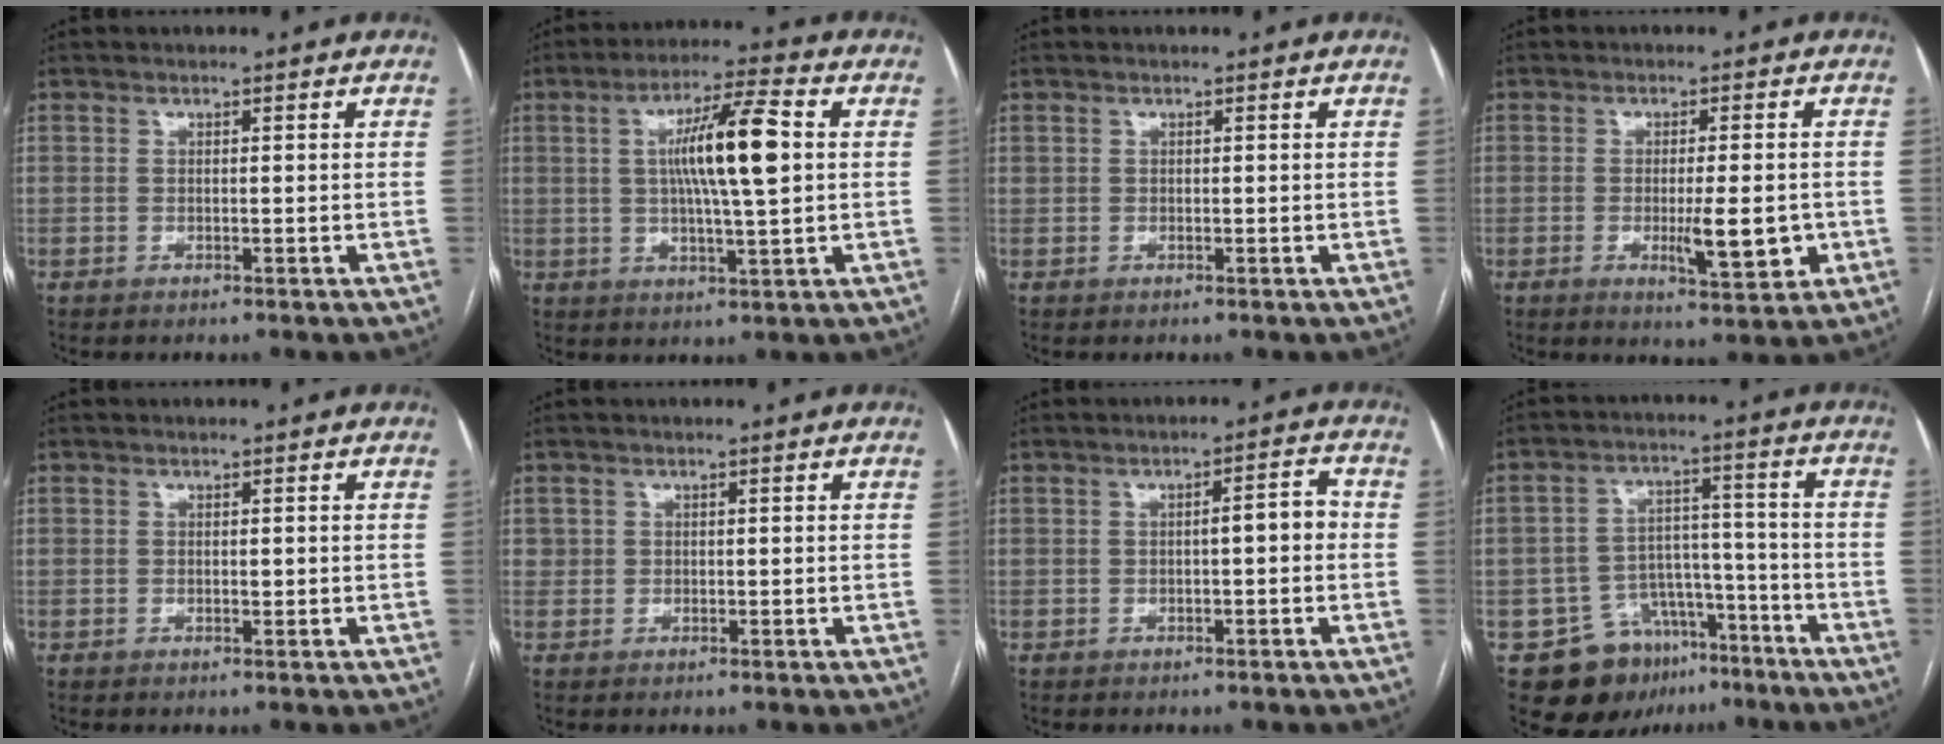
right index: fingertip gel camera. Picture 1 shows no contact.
{"total": 11.3, "force": [1.6, 0.9, 11.2], "torque": [-0.196, 0.009, 0.026]}
{"total": 0.0}
{"total": 7.0, "force": [-1.5, 1.3, 6.7], "torque": [-0.103, -0.010, -0.019]}
{"total": 0.6, "force": [0.0, 0.3, 0.6], "torque": [-0.010, -0.001, 0.001]}
{"total": 1.0, "force": [0.3, 1.0, 0.1], "torque": [0.010, 0.003, 0.002]}
{"total": 3.3, "force": [-0.2, 0.8, 3.2], "torque": [-0.043, 0.015, -0.002]}
{"total": 12.5, "force": [-7.7, 8.8, 4.5], "torque": [-0.065, 0.045, -0.109]}